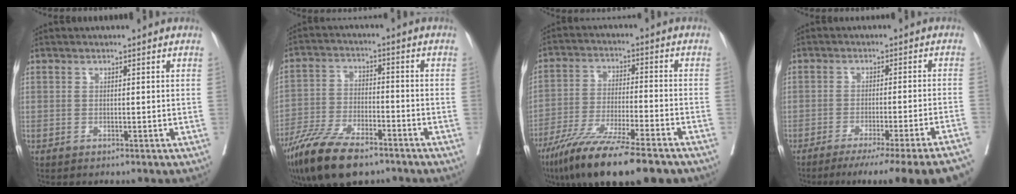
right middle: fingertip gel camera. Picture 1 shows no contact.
{"total": 13.1, "force": [-9.5, 4.1, 8.1], "torque": [-0.154, -0.024, -0.173]}
{"total": 17.3, "force": [-12.8, 2.0, 11.5], "torque": [-0.188, -0.046, -0.215]}
{"total": 19.6, "force": [-17.0, -1.2, 9.7], "torque": [-0.068, -0.035, -0.218]}